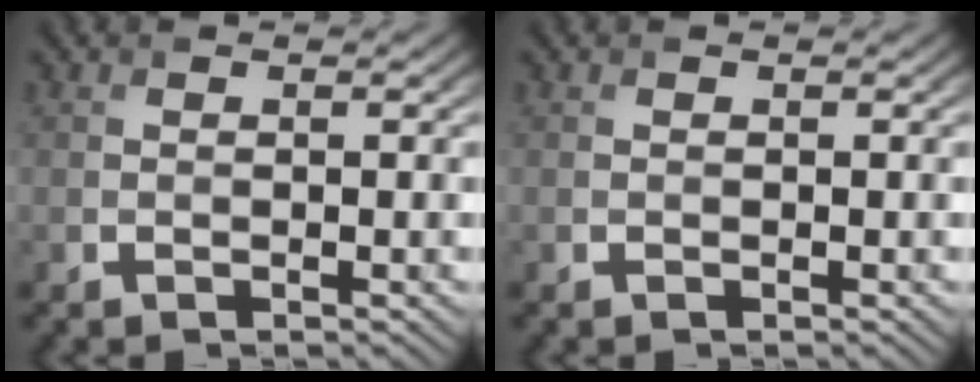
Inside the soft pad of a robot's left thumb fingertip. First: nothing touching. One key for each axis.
{"total": 0.0}